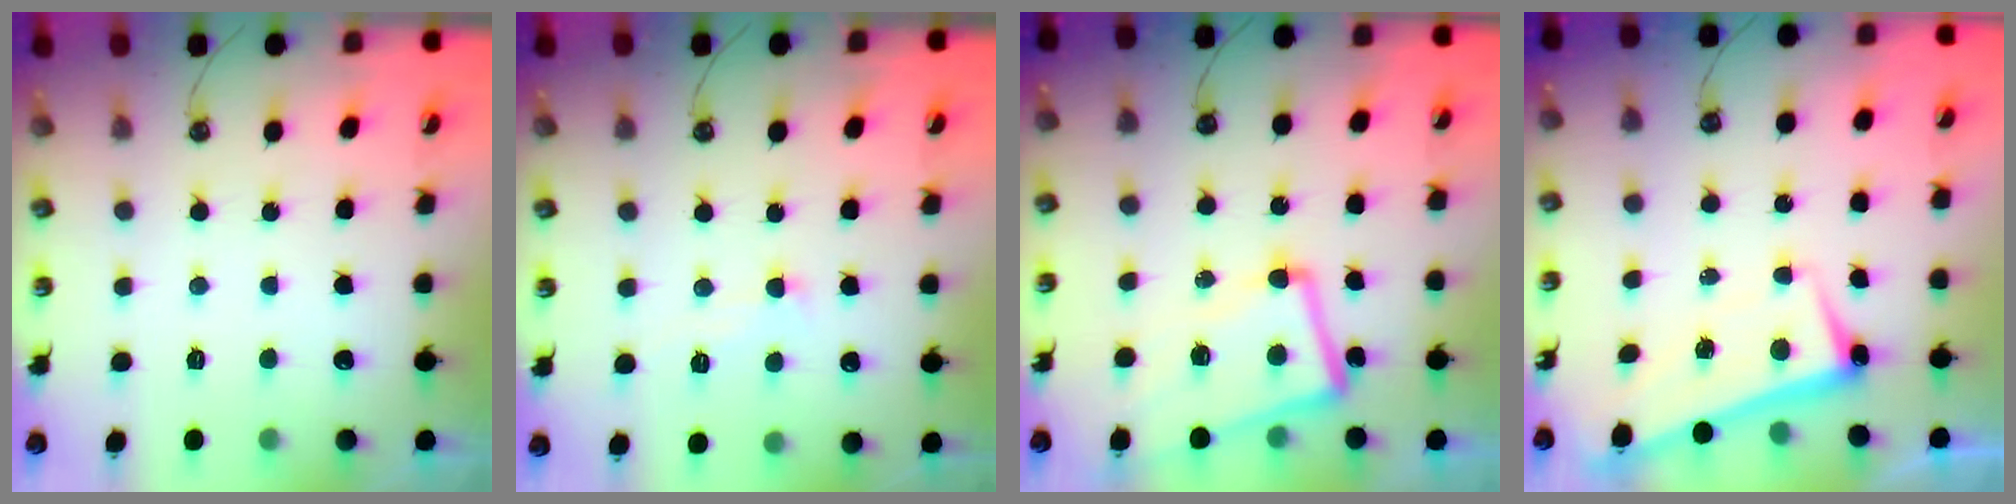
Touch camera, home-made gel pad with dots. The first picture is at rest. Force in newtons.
{"total": 1.8, "press": 1.7, "slide": 0.6}
{"total": 4.7, "press": 4.4, "slide": 1.7}
{"total": 2.5, "press": 2.4, "slide": 0.6}